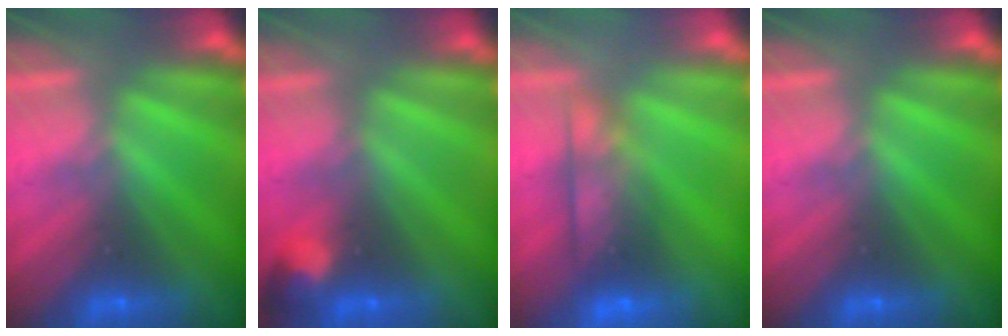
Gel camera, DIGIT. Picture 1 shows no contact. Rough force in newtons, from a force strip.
{"total": 2.8}
{"total": 6.9}
{"total": 0.0}